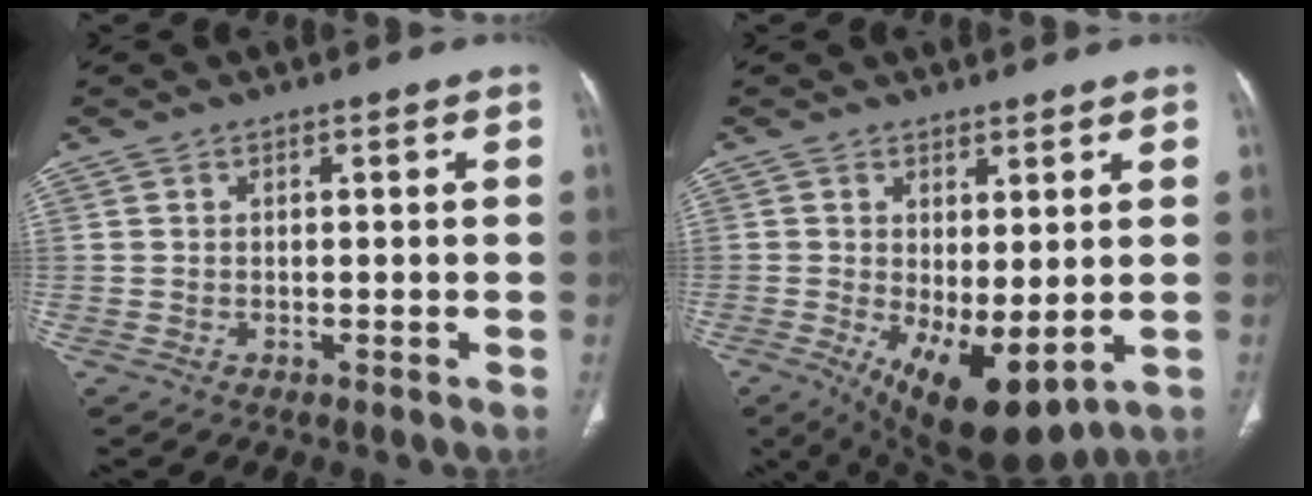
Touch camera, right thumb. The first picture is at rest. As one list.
[{"total": 11.4, "force": [-1.8, 4.8, 10.1], "torque": [-0.158, -0.021, -0.005]}]